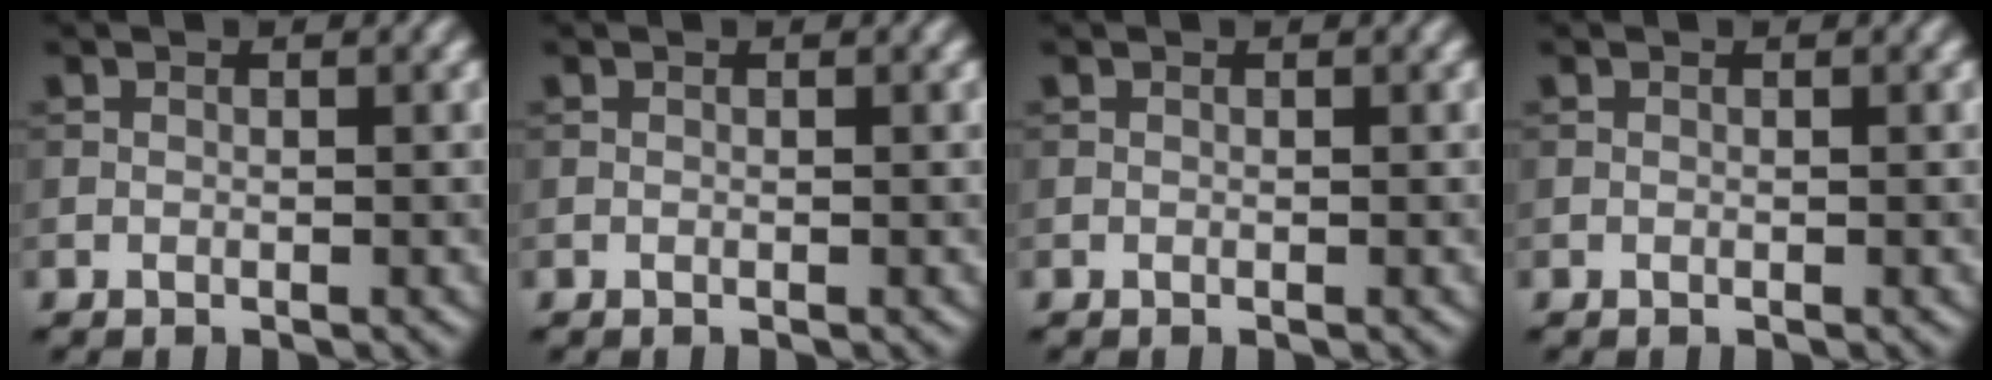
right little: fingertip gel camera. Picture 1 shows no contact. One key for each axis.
{"total": 0.0}
{"total": 0.0}
{"total": 0.0}